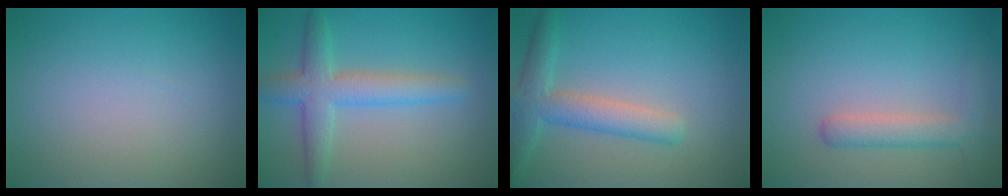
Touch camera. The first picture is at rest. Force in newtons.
{"total": 4.4, "press": 4.3, "slide": 0.2}
{"total": 3.9, "press": 3.9, "slide": 0.2}
{"total": 2.8, "press": 2.8, "slide": 0.2}